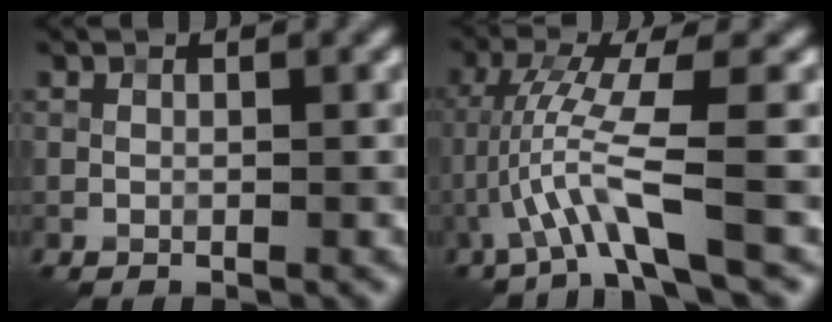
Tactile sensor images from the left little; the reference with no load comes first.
{"total": 5.6, "force": [-1.9, 0.1, 5.2], "torque": [-0.115, 0.007, -0.032]}